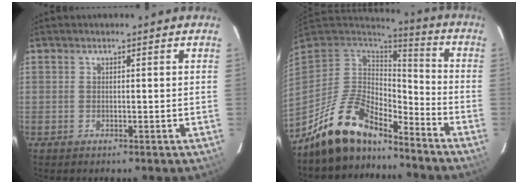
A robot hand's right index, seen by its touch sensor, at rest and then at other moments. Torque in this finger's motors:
{"motor_torque": [1.04, -1.09, 0.69, 0.16]}